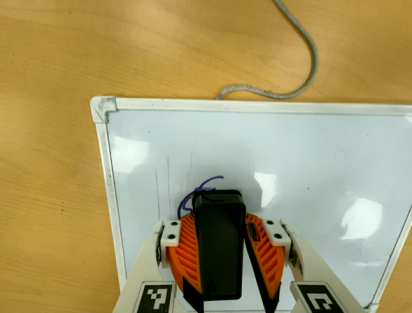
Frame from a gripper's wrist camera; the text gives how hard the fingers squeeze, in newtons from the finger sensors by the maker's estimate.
{"total": 13.6, "left": 14.8, "right": 12.5}